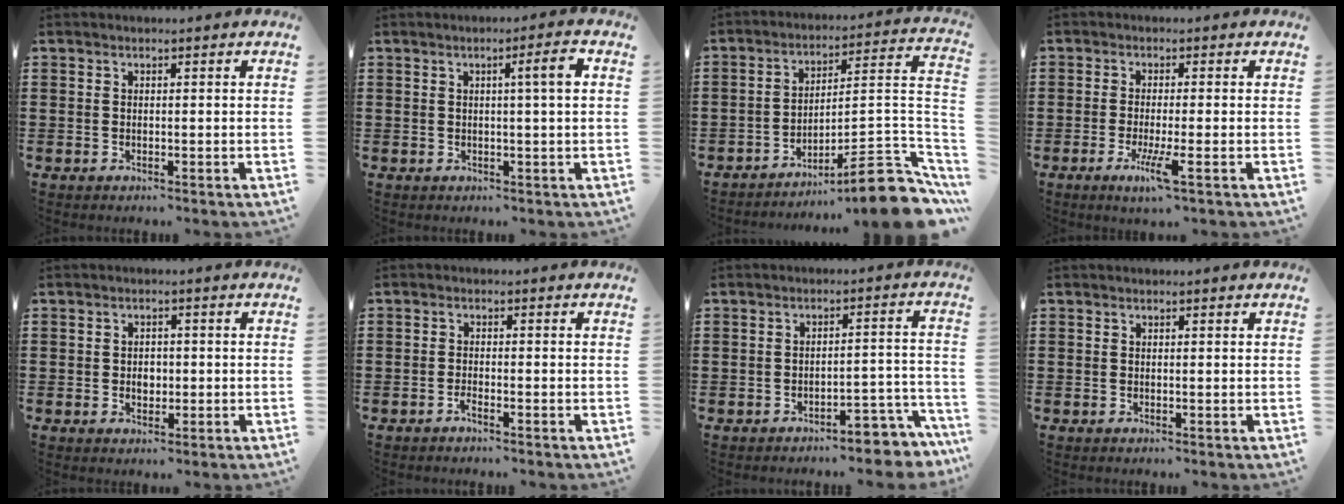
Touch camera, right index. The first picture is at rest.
{"total": 3.9, "force": [0.8, -0.1, 3.8], "torque": [-0.062, -0.003, 0.008]}
{"total": 10.8, "force": [-7.7, 1.1, 7.4], "torque": [-0.099, 0.009, -0.143]}
{"total": 4.6, "force": [-2.2, 0.1, 4.1], "torque": [-0.088, -0.021, -0.039]}
{"total": 2.1, "force": [-0.2, 1.4, 1.5], "torque": [-0.025, -0.001, -0.006]}
{"total": 1.1, "force": [-1.0, 0.1, 0.6], "torque": [-0.014, -0.003, -0.017]}
{"total": 4.2, "force": [-3.9, 0.8, 1.3], "torque": [-0.024, 0.003, -0.079]}
{"total": 0.0}